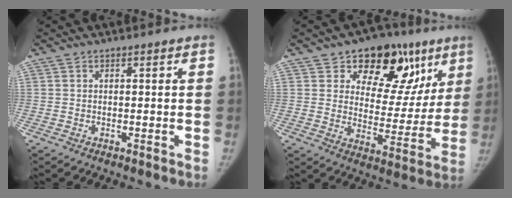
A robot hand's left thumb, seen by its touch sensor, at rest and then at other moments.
{"total": 19.1, "force": [10.2, 12.0, 10.9], "torque": [-0.075, -0.032, 0.144]}